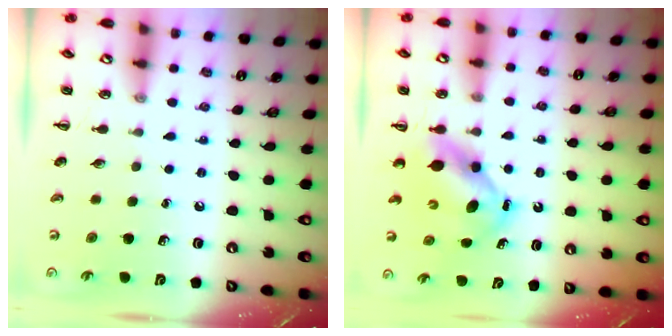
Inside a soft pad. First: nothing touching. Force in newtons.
{"total": 6.6, "press": 6.5, "slide": 1.2}